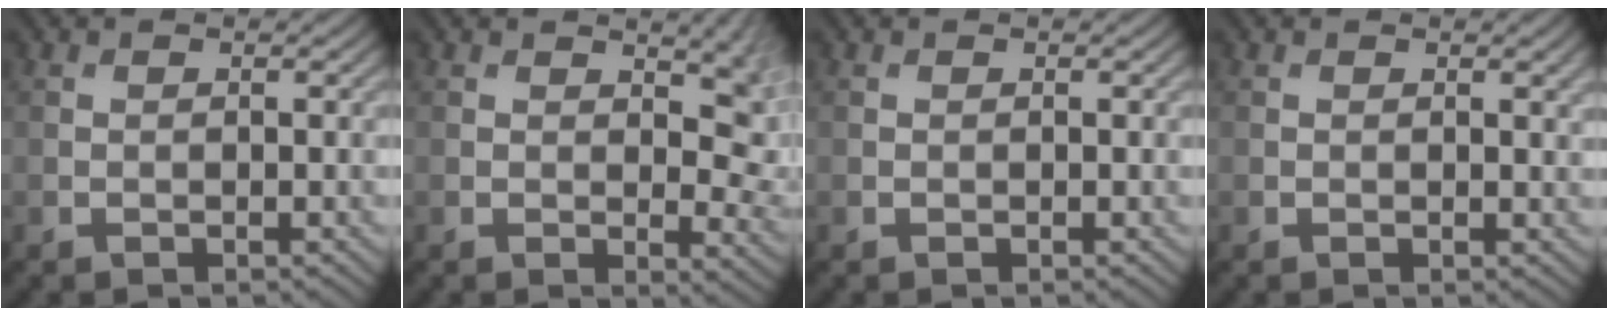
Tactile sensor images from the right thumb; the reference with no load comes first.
{"total": 6.6, "force": [1.9, 3.3, 5.4], "torque": [-0.063, -0.007, 0.033]}
{"total": 0.0}
{"total": 0.7, "force": [0.4, 0.1, 0.6], "torque": [-0.005, -0.002, 0.005]}